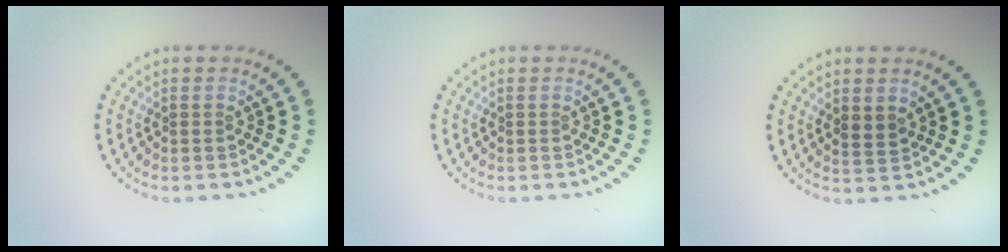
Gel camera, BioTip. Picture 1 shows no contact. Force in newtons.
{"total": 0.0}
{"total": 1.5, "press": 1.3, "slide": 0.7}